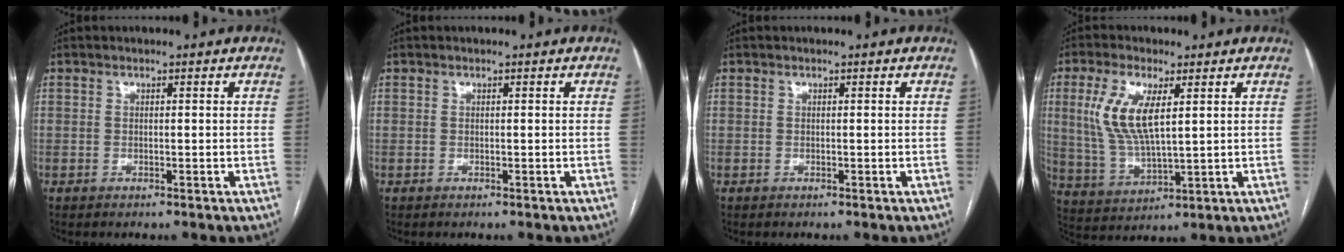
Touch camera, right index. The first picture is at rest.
{"total": 0.0}
{"total": 0.0}
{"total": 10.0, "force": [2.9, 3.1, 9.0], "torque": [-0.206, 0.001, 0.063]}